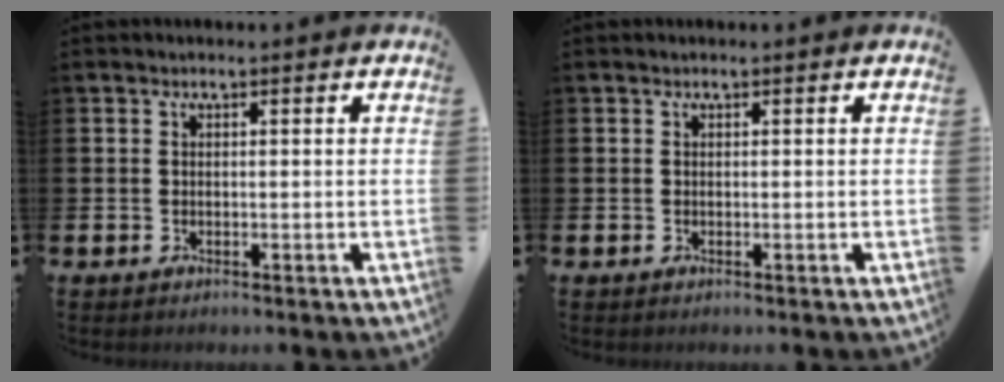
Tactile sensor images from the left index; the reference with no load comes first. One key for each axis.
{"total": 0.0}